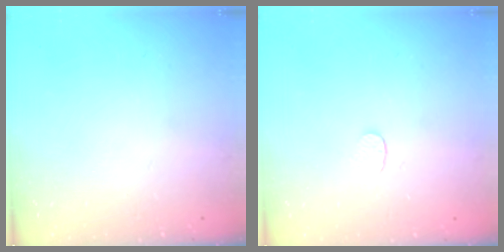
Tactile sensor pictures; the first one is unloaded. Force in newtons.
{"total": 3.0, "press": 3.0, "slide": 0.2}